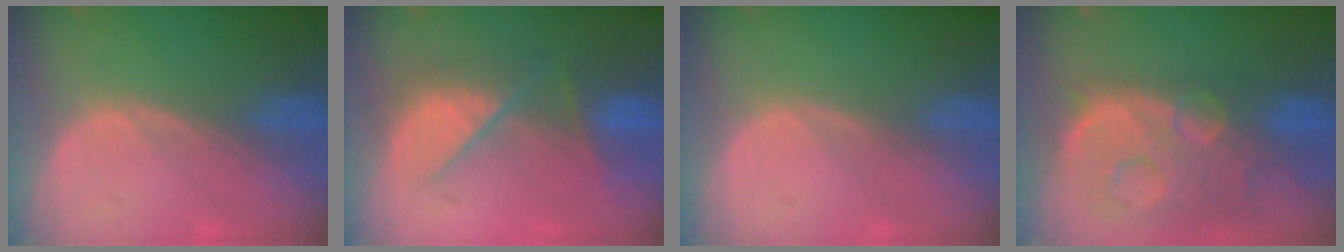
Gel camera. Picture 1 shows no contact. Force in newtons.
{"total": 7.3, "press": 7.3, "slide": 0.3}
{"total": 0.0}
{"total": 14.1, "press": 11.5, "slide": 8.2}